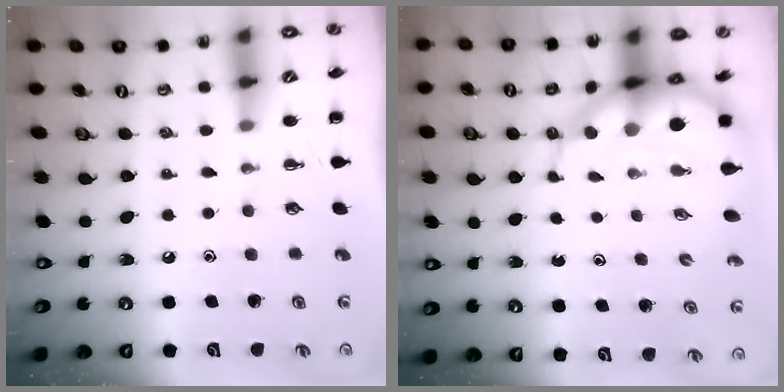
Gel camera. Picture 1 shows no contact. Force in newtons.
{"total": 8.3, "press": 7.9, "slide": 2.3}